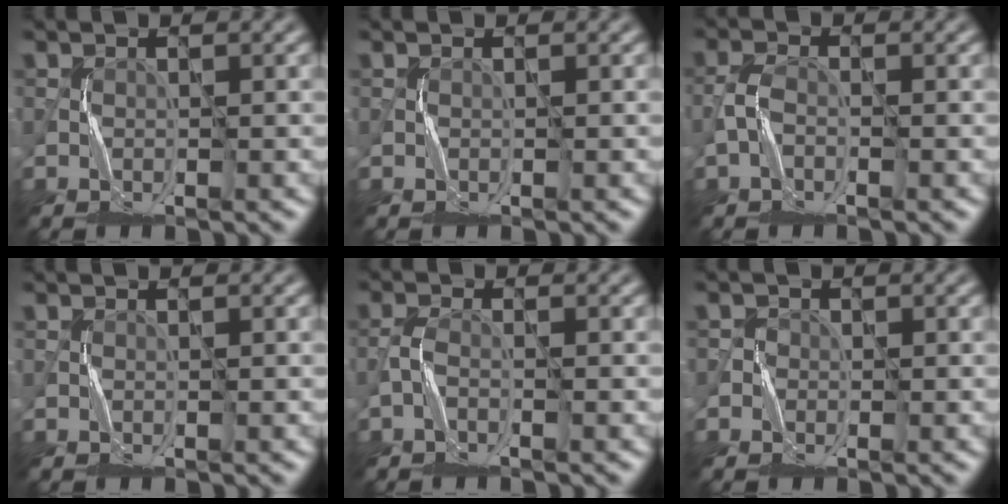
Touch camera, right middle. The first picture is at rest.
{"total": 0.0}
{"total": 1.3, "force": [-0.8, 0.5, 1.0], "torque": [-0.021, 0.003, -0.020]}
{"total": 0.0}
{"total": 0.9, "force": [-0.6, 0.0, 0.7], "torque": [-0.017, 0.002, -0.017]}
{"total": 1.0, "force": [-0.3, 0.9, -0.1], "torque": [0.014, 0.003, -0.004]}